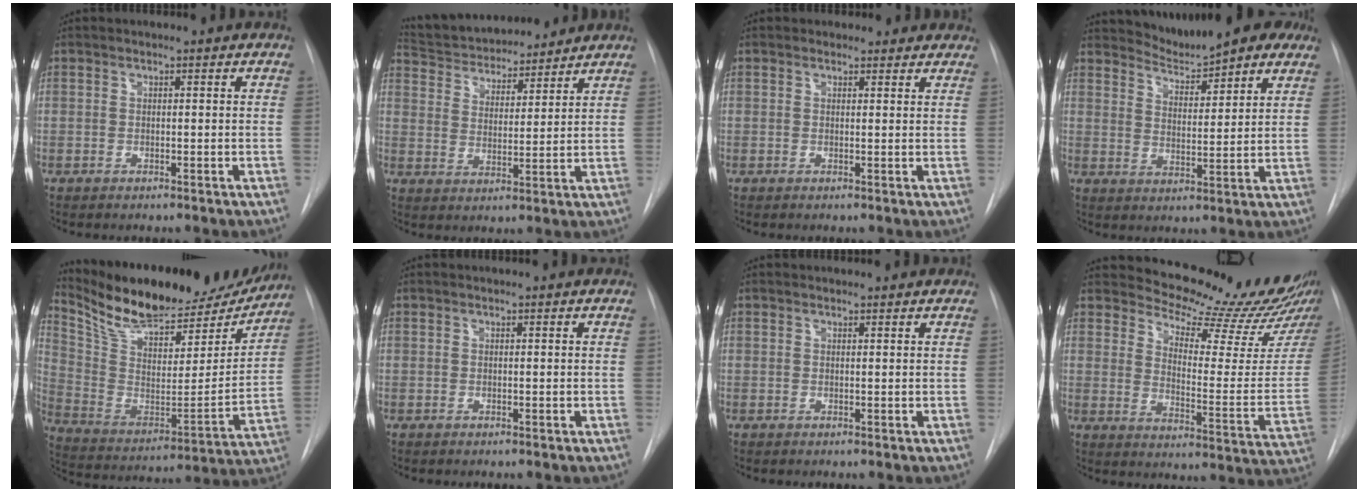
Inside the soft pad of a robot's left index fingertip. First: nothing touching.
{"total": 14.6, "force": [13.5, 3.5, 4.3], "torque": [-0.073, 0.017, 0.220]}
{"total": 3.4, "force": [3.0, 1.7, 0.1], "torque": [0.012, -0.003, 0.018]}
{"total": 9.9, "force": [9.2, 2.0, 3.2], "torque": [-0.039, -0.008, 0.130]}
{"total": 25.3, "force": [22.3, 7.1, 9.5], "torque": [-0.175, -0.029, 0.337]}
{"total": 0.0}
{"total": 0.6, "force": [0.6, 0.1, -0.1], "torque": [-0.008, 0.001, 0.007]}
{"total": 18.5, "force": [17.5, 1.4, 6.0], "torque": [-0.086, -0.114, 0.211]}